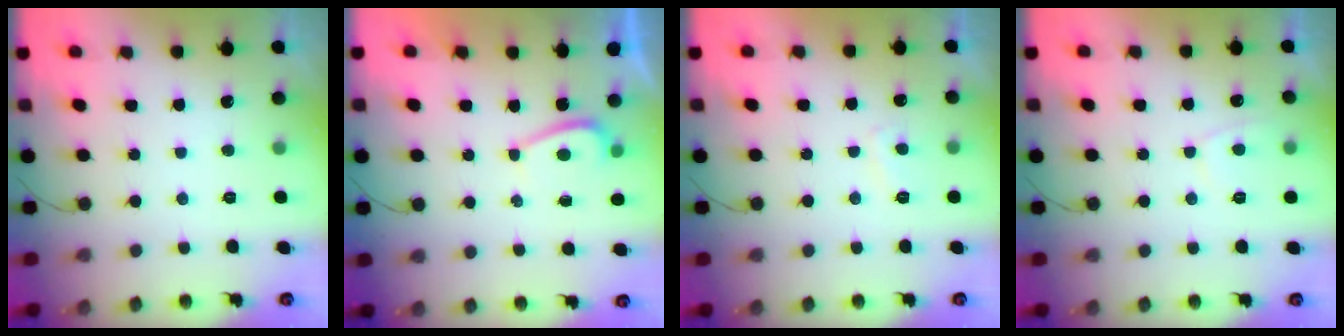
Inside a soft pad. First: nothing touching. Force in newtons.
{"total": 1.4, "press": 1.3, "slide": 0.5}
{"total": 3.0, "press": 2.9, "slide": 0.8}
{"total": 2.5, "press": 2.4, "slide": 0.6}